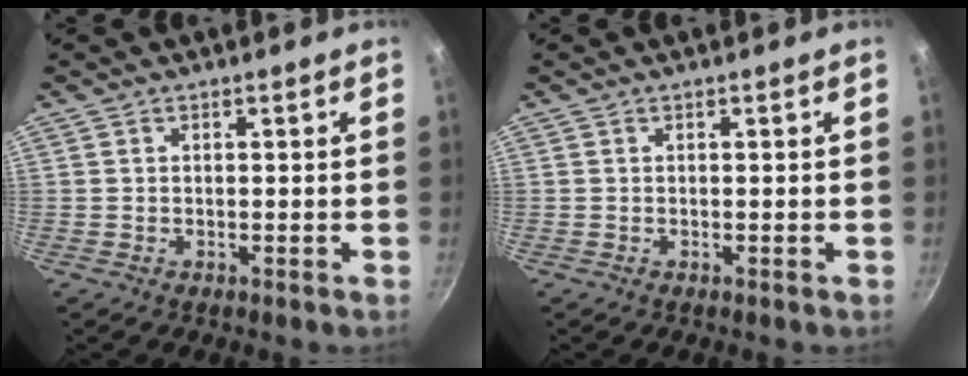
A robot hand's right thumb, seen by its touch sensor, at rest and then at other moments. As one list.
[{"total": 0.0}]